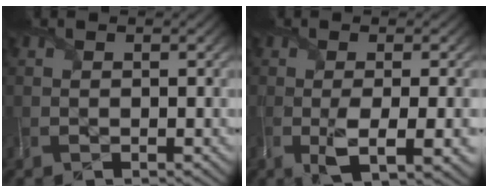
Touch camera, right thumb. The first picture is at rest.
{"total": 7.0, "force": [-1.7, 1.9, 6.5], "torque": [-0.118, -0.014, -0.023]}